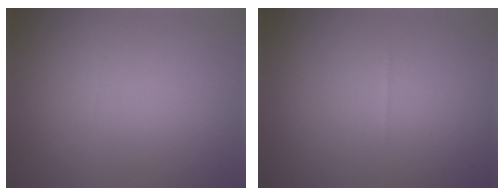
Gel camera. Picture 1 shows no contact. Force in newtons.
{"total": 0.0}